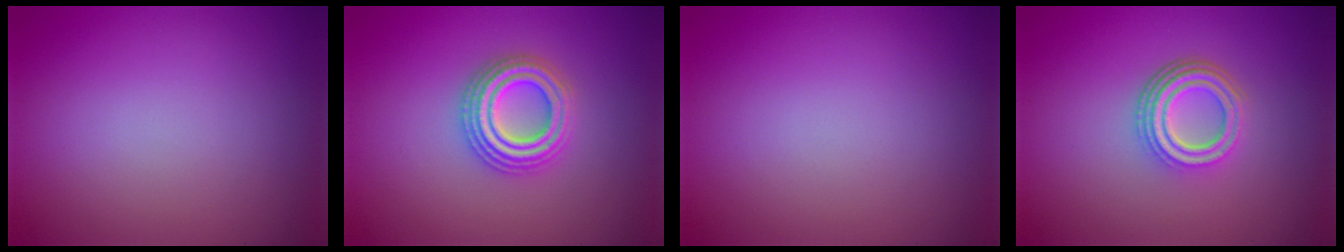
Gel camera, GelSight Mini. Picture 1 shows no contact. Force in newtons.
{"total": 4.5, "press": 4.4, "slide": 0.8}
{"total": 0.0}
{"total": 4.5, "press": 3.3, "slide": 3.1}